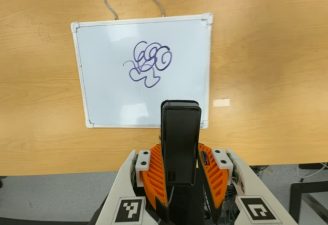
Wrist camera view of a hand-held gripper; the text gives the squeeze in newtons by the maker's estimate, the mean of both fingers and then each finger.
{"total": 5.2, "left": 3.4, "right": 7.0}